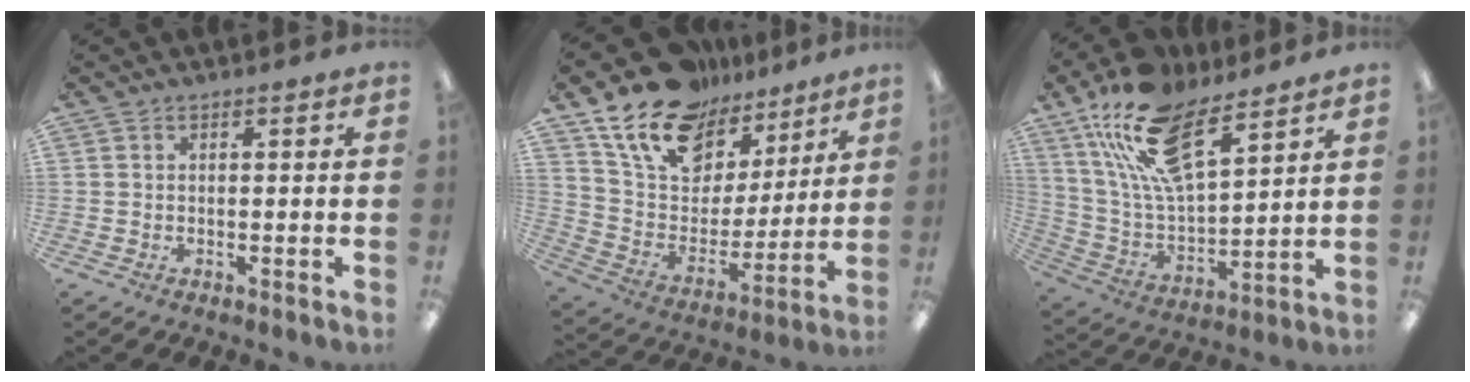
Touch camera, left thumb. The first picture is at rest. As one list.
[{"total": 17.3, "force": [12.5, 10.1, 6.3], "torque": [-0.133, -0.081, 0.228]}, {"total": 20.3, "force": [13.3, 8.1, 13.0], "torque": [-0.273, -0.060, 0.235]}]